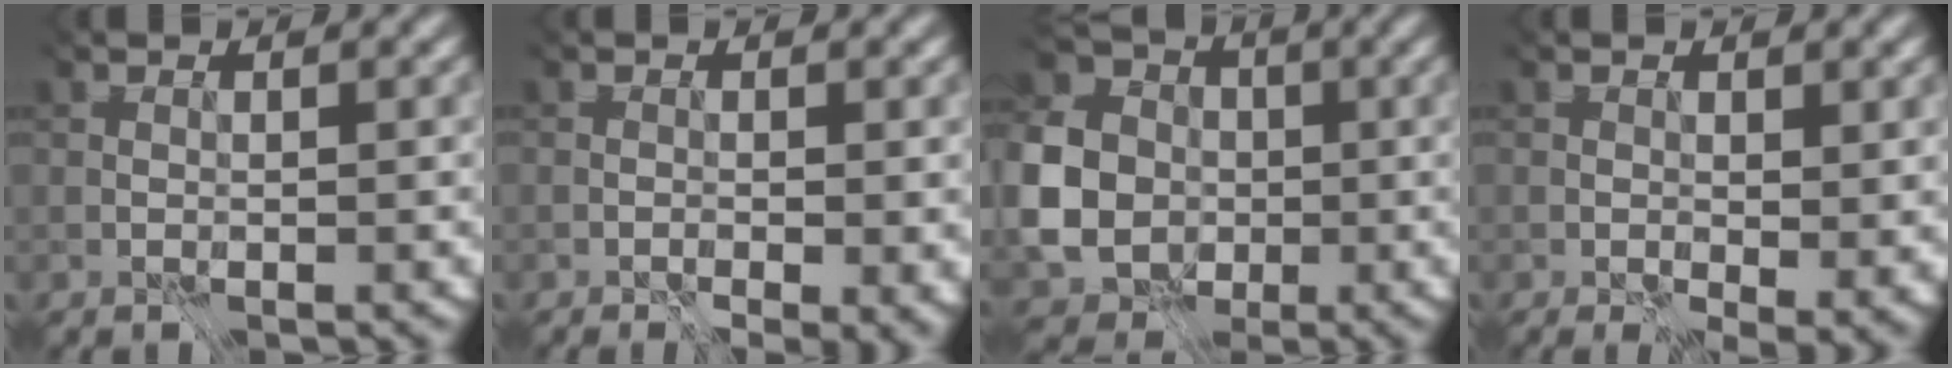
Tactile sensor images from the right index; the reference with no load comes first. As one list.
[{"total": 1.8, "force": [-0.5, 0.7, 1.5], "torque": [0.000, -0.003, -0.011]}, {"total": 10.4, "force": [-2.9, 9.1, 4.2], "torque": [-0.137, 0.002, -0.038]}, {"total": 3.3, "force": [1.3, 1.6, 2.6], "torque": [-0.021, -0.010, 0.018]}]